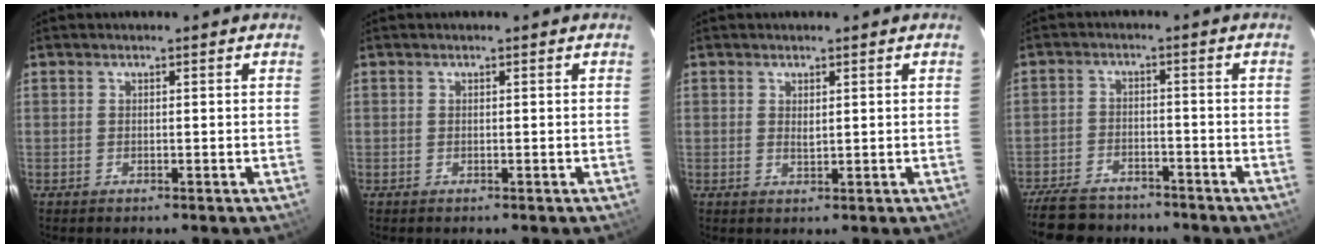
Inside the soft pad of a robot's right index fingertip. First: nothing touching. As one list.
[{"total": 0.0}, {"total": 1.3, "force": [0.4, 0.7, 1.1], "torque": [-0.018, -0.001, 0.007]}, {"total": 13.4, "force": [-10.8, 6.1, 5.0], "torque": [-0.140, -0.001, -0.172]}]